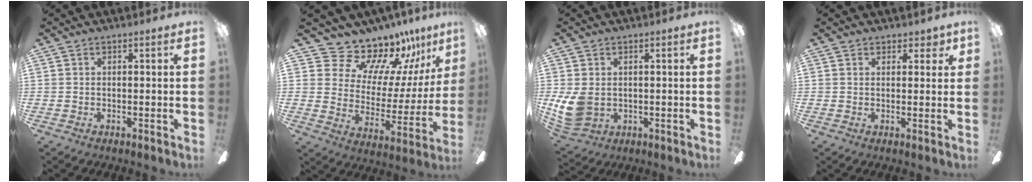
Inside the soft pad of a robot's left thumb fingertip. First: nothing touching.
{"total": 12.6, "force": [11.7, 4.4, 1.4], "torque": [-0.057, -0.110, 0.211]}
{"total": 7.9, "force": [-1.0, 5.8, 5.2], "torque": [-0.125, 0.003, -0.014]}
{"total": 2.1, "force": [1.0, 1.3, 1.2], "torque": [-0.007, 0.000, 0.014]}